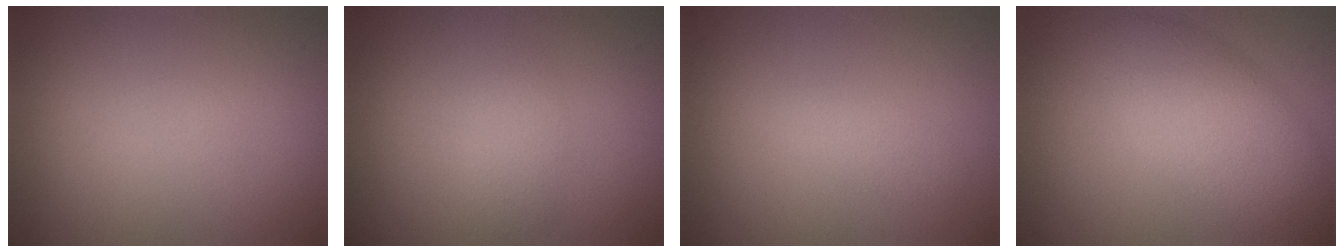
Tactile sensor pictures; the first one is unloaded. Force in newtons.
{"total": 1.7, "press": 1.7, "slide": 0.0}
{"total": 1.2, "press": 1.2, "slide": 0.0}
{"total": 5.9, "press": 5.9, "slide": 0.2}